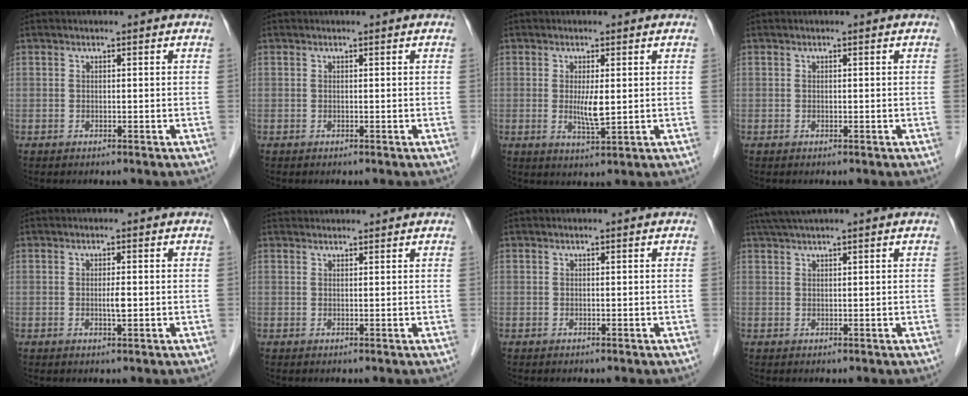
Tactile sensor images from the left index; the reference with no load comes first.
{"total": 0.0}
{"total": 3.8, "force": [0.2, 0.6, 3.7], "torque": [-0.071, -0.008, 0.005]}
{"total": 0.0}
{"total": 1.6, "force": [-0.2, 0.2, 1.6], "torque": [-0.030, -0.001, -0.002]}
{"total": 3.6, "force": [3.6, 0.4, 0.5], "torque": [-0.007, 0.034, 0.052]}
{"total": 0.0}
{"total": 3.4, "force": [2.8, -0.7, 1.9], "torque": [-0.034, 0.026, 0.056]}